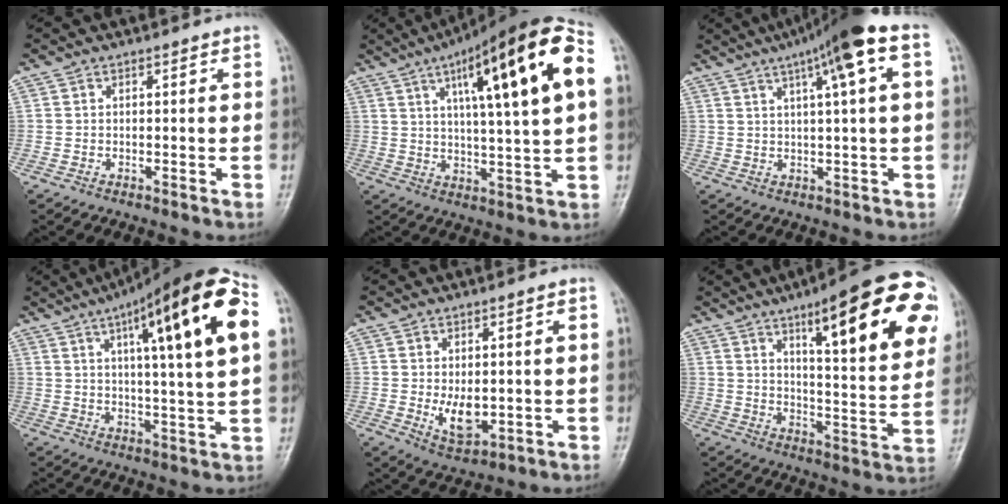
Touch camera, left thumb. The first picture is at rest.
{"total": 20.7, "force": [6.6, 3.4, 19.3], "torque": [-0.293, 0.011, 0.093]}
{"total": 12.5, "force": [5.3, 1.3, 11.2], "torque": [-0.182, 0.022, 0.077]}
{"total": 20.6, "force": [7.1, 3.1, 19.1], "torque": [-0.281, 0.007, 0.098]}
{"total": 7.0, "force": [-0.4, 3.8, 5.9], "torque": [-0.082, -0.009, 0.006]}
{"total": 25.8, "force": [11.2, 6.5, 22.3], "torque": [-0.276, -0.023, 0.155]}